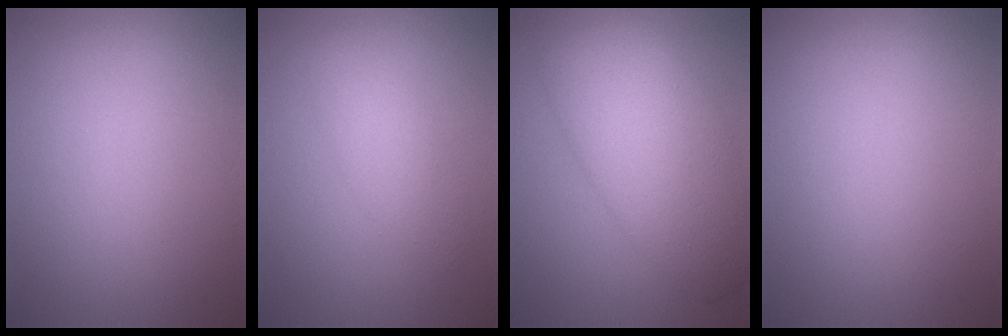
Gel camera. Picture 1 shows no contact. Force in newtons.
{"total": 2.3, "press": 2.3, "slide": 0.2}
{"total": 8.4, "press": 8.4, "slide": 0.2}
{"total": 0.0}